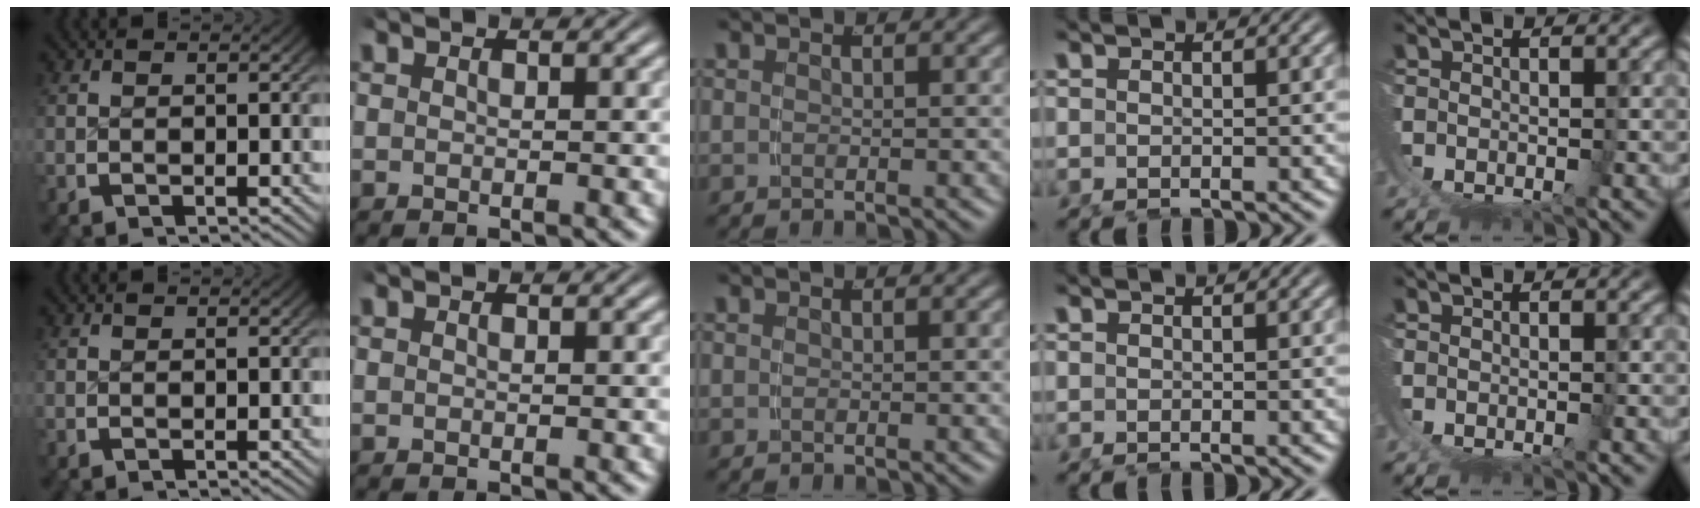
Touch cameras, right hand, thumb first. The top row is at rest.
{}